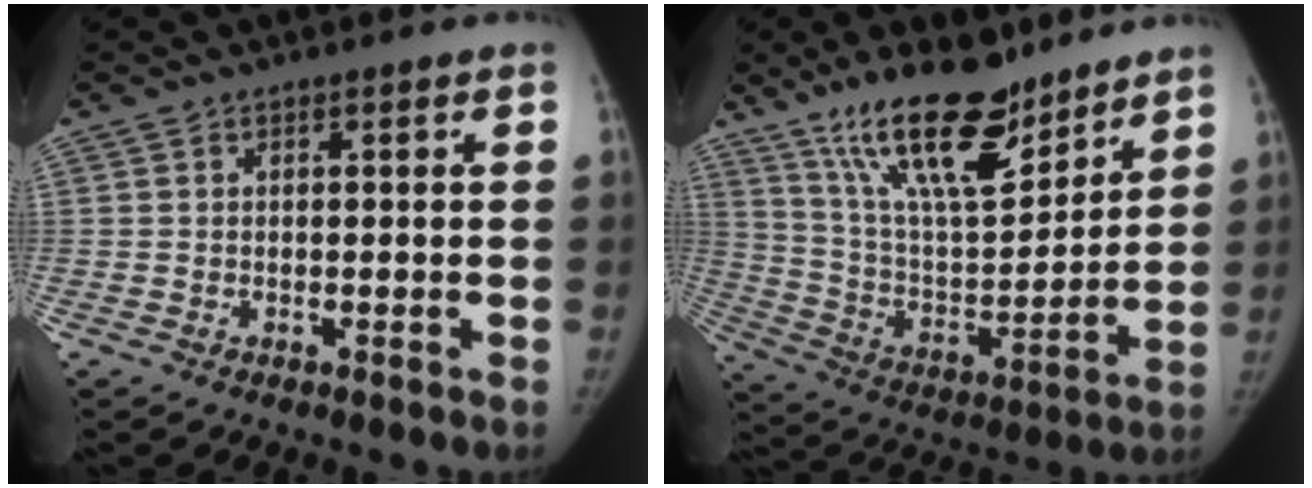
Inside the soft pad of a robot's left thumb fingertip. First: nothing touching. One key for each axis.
{"total": 20.6, "fx": 14.6, "fy": 7.1, "fz": 12.6, "tx": -0.180, "ty": -0.079, "tz": 0.263}